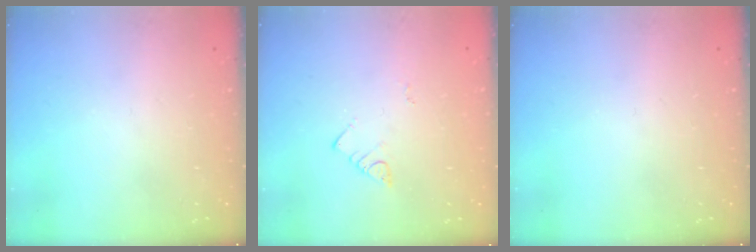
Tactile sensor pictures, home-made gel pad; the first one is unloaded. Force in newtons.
{"total": 2.7, "press": 2.7, "slide": 0.6}
{"total": 0.0}